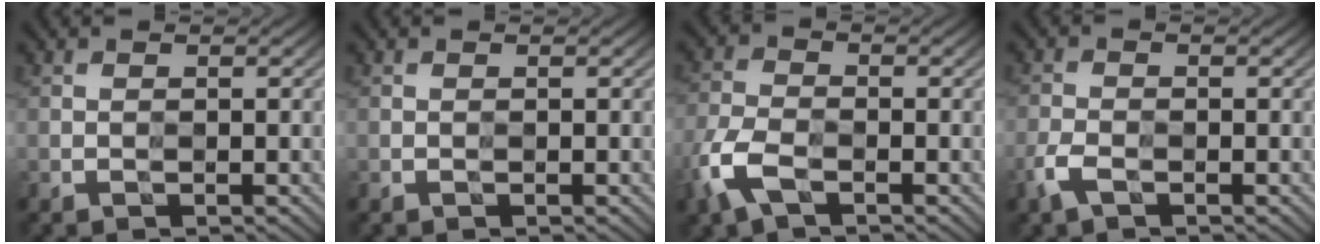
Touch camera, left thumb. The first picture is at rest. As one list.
[{"total": 0.0}, {"total": 5.7, "force": [-3.1, 3.1, 3.5], "torque": [-0.093, -0.008, -0.069]}, {"total": 2.5, "force": [-1.7, 1.3, 1.3], "torque": [-0.033, -0.007, -0.038]}]